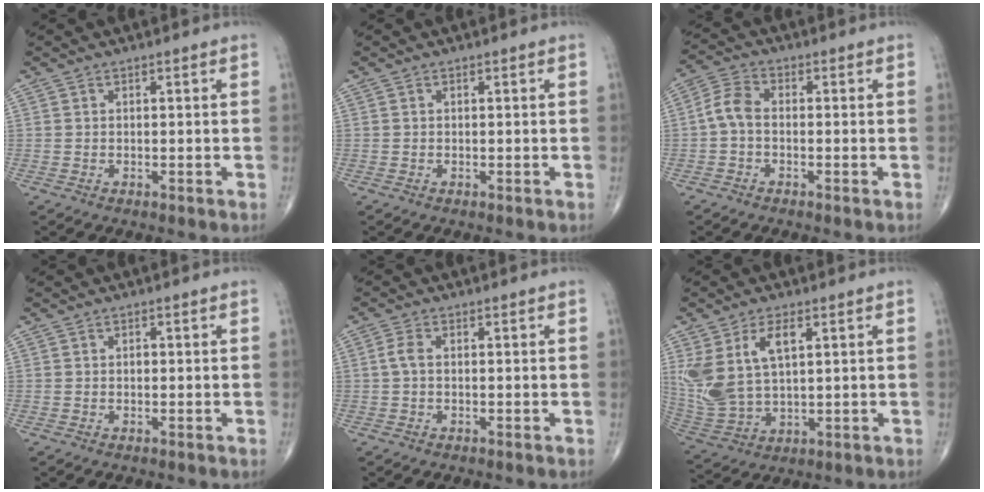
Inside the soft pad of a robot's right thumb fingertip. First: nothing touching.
{"total": 0.0}
{"total": 4.6, "force": [-0.8, 2.8, 3.6], "torque": [-0.073, 0.016, -0.027]}
{"total": 0.6, "force": [0.0, 0.4, 0.4], "torque": [-0.004, 0.002, -0.003]}
{"total": 2.1, "force": [0.0, 1.0, 1.8], "torque": [-0.040, 0.003, -0.005]}
{"total": 12.9, "force": [4.4, 6.7, 10.1], "torque": [-0.215, -0.007, 0.103]}